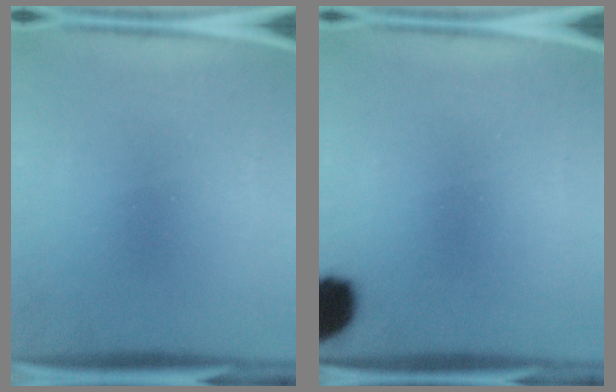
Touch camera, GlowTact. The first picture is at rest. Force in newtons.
{"total": 9.6}